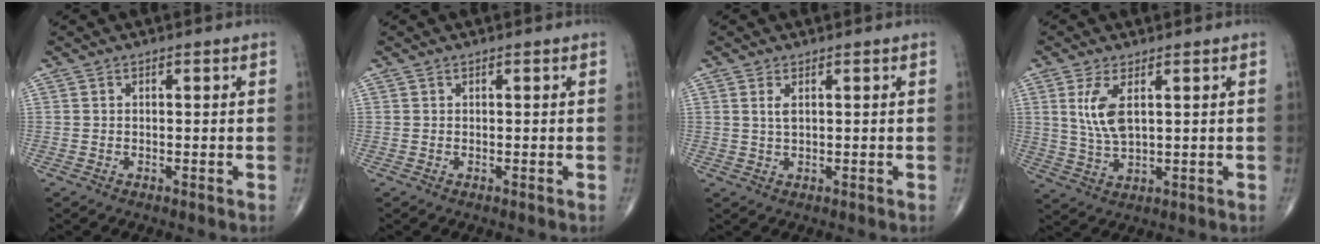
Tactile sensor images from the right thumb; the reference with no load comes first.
{"total": 0.0}
{"total": 1.9, "force": [0.7, 0.7, 1.6], "torque": [-0.037, -0.002, 0.018]}
{"total": 6.8, "force": [2.0, 2.8, 5.8], "torque": [-0.127, -0.009, 0.050]}